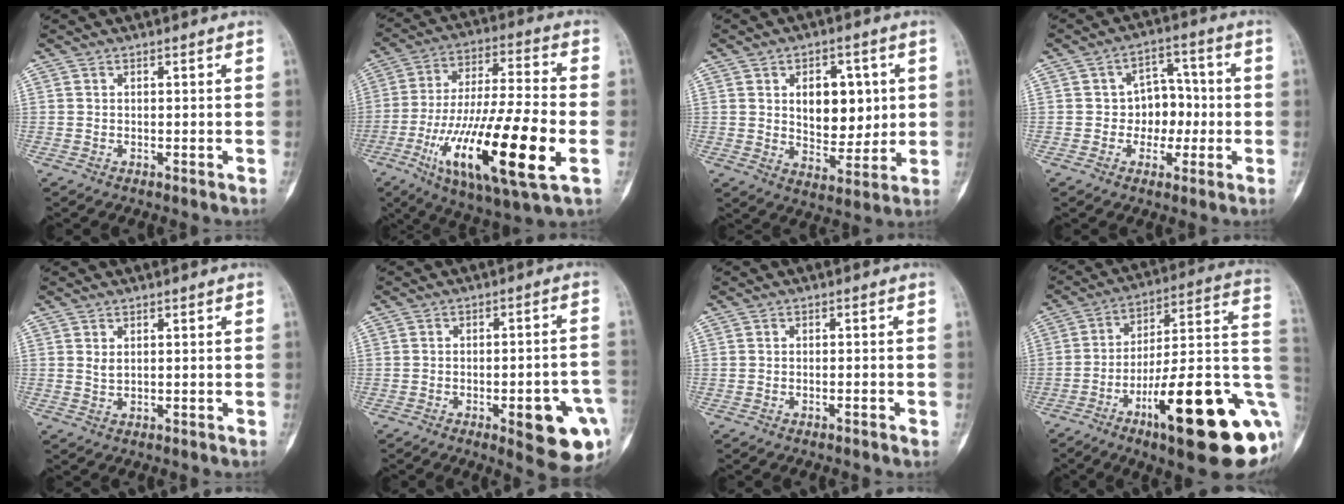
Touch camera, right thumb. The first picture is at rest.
{"total": 26.3, "force": [-7.9, 6.6, 24.2], "torque": [-0.455, -0.003, -0.128]}
{"total": 11.8, "force": [2.4, 7.5, 8.7], "torque": [-0.075, -0.016, 0.044]}
{"total": 8.1, "force": [-0.9, 6.4, 4.9], "torque": [-0.018, 0.030, -0.021]}
{"total": 1.4, "force": [0.6, 0.9, 1.0], "torque": [-0.009, -0.006, 0.015]}
{"total": 13.5, "force": [-4.9, 4.1, 11.9], "torque": [-0.115, 0.020, -0.051]}
{"total": 0.9, "force": [-0.5, 0.3, 0.7], "torque": [-0.011, 0.004, -0.007]}
{"total": 28.8, "force": [-9.8, 7.6, 26.0], "torque": [-0.297, 0.042, -0.140]}